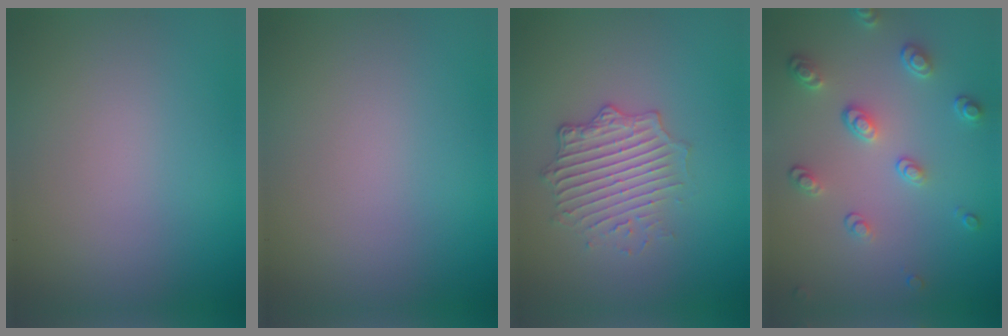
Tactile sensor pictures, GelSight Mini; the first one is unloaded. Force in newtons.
{"total": 0.0}
{"total": 3.7, "press": 3.3, "slide": 1.5}
{"total": 3.3, "press": 2.8, "slide": 1.7}